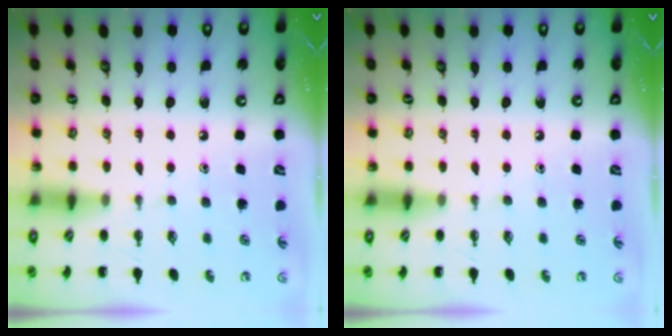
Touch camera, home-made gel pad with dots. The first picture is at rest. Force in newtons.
{"total": 0.0}